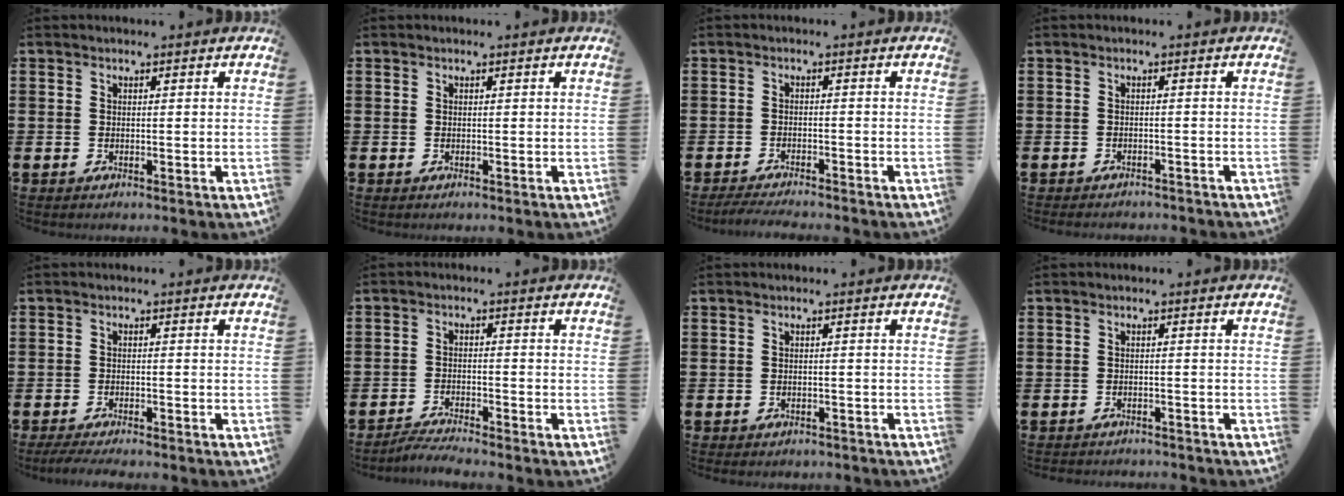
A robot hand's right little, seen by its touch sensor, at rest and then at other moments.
{"total": 0.0}
{"total": 2.0, "force": [-1.9, 0.0, 0.5], "torque": [-0.009, 0.005, -0.038]}
{"total": 1.1, "force": [-1.1, 0.0, 0.0], "torque": [-0.003, 0.001, -0.023]}
{"total": 1.7, "force": [-1.6, 0.1, 0.7], "torque": [-0.013, 0.002, -0.030]}
{"total": 2.5, "force": [-2.4, -0.2, 0.3], "torque": [-0.007, 0.003, -0.050]}
{"total": 0.8, "force": [-0.7, 0.1, 0.0], "torque": [-0.004, -0.002, -0.016]}
{"total": 1.2, "force": [-1.2, 0.0, -0.1], "torque": [-0.001, 0.002, -0.025]}